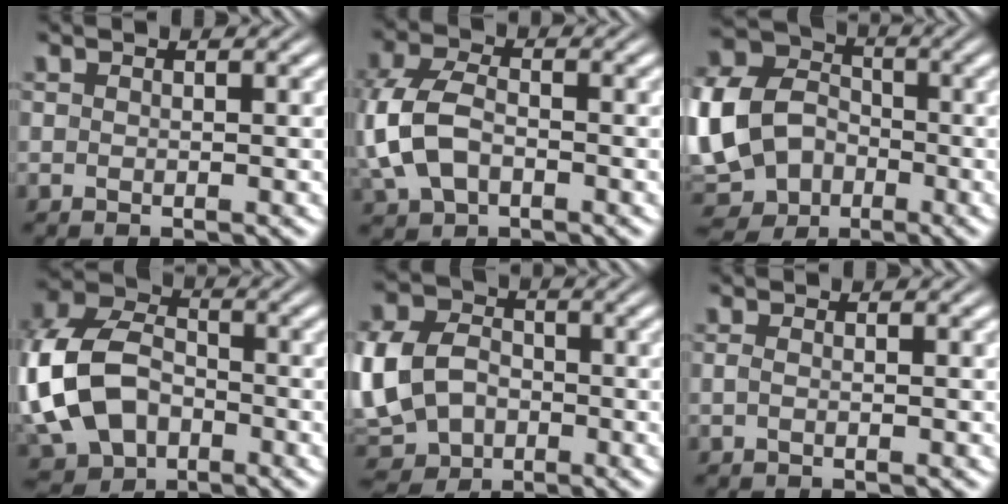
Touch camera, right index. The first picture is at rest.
{"total": 6.4, "force": [-0.8, 4.8, 4.2], "torque": [-0.126, -0.022, -0.001]}
{"total": 14.6, "force": [-3.2, 12.9, 5.9], "torque": [-0.157, -0.056, -0.051]}
{"total": 13.0, "force": [-1.9, 11.0, 6.5], "torque": [-0.161, -0.052, -0.023]}
{"total": 11.1, "force": [-2.1, 9.6, 5.1], "torque": [-0.118, -0.044, -0.027]}
{"total": 0.6, "force": [-0.3, -0.4, 0.3], "torque": [-0.010, -0.007, -0.002]}